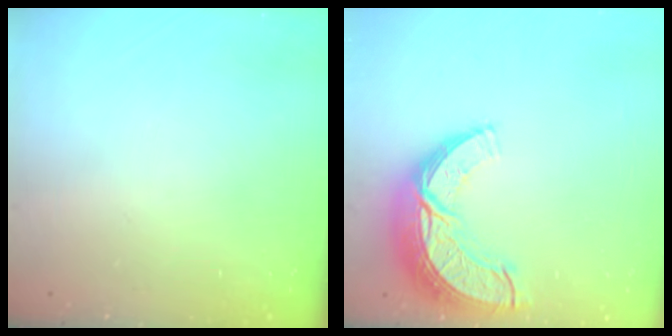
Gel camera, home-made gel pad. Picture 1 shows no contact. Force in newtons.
{"total": 15.1, "press": 15.1, "slide": 1.3}